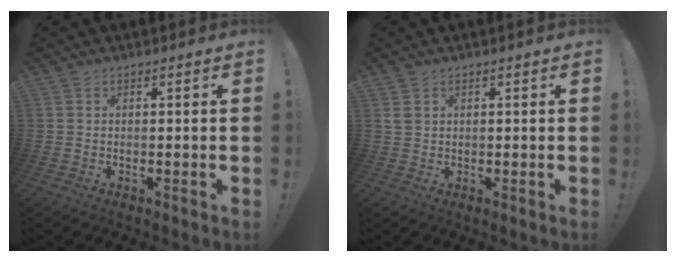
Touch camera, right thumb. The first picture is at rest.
{"total": 1.6, "force": [0.8, 1.2, 0.6], "torque": [-0.005, -0.001, 0.015]}